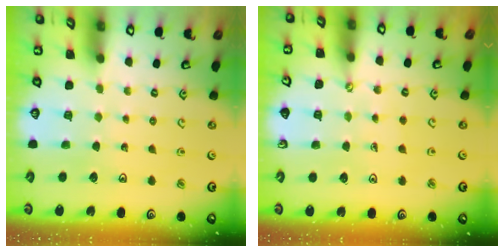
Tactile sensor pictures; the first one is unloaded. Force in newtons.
{"total": 1.1, "press": 1.1, "slide": 0.1}